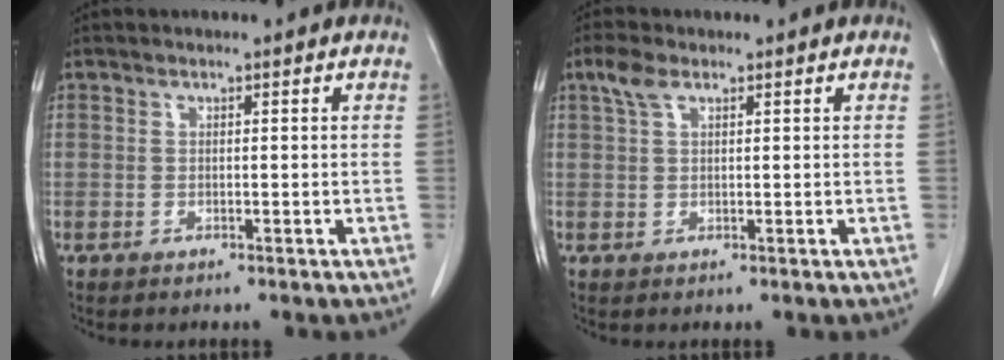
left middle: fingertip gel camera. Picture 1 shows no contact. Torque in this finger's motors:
{"motor_torque": [0.58, -0.47, -0.01, 0.05]}